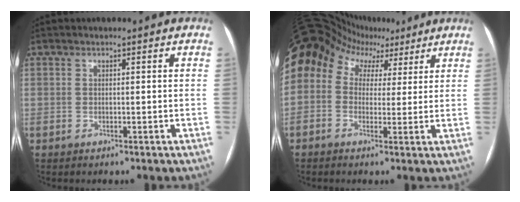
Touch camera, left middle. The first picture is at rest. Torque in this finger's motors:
{"motor_torque": [1.22, -0.51, 1.08, 0.20]}